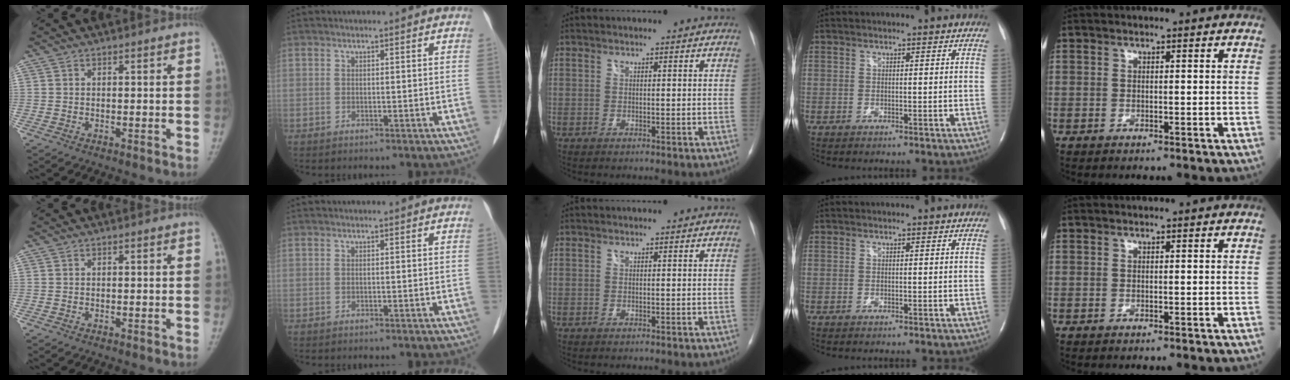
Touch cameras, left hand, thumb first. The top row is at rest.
{}